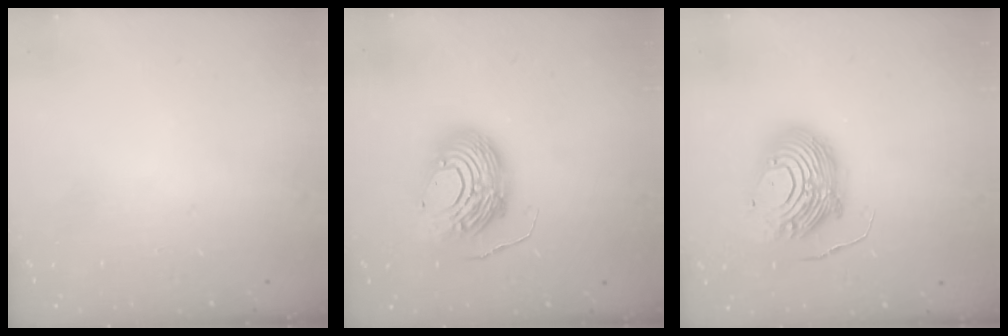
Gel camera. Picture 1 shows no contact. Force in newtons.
{"total": 13.1, "press": 13.1, "slide": 1.3}
{"total": 14.9, "press": 14.9, "slide": 1.5}